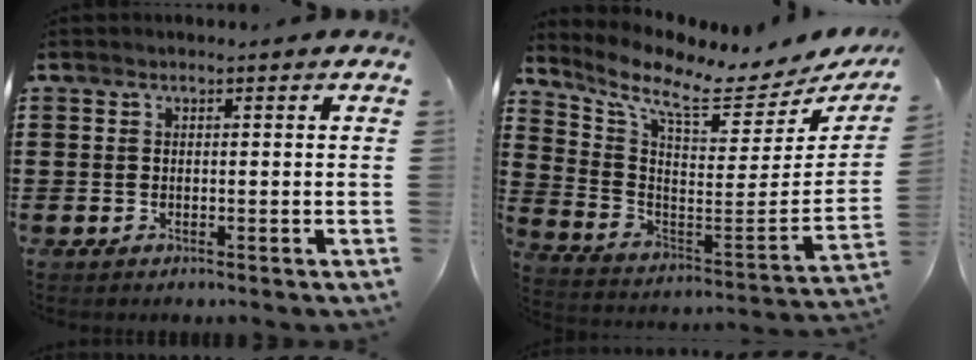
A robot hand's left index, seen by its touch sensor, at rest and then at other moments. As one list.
[{"total": 8.4, "force": [6.6, 1.6, 4.9], "torque": [-0.123, -0.063, 0.105]}]